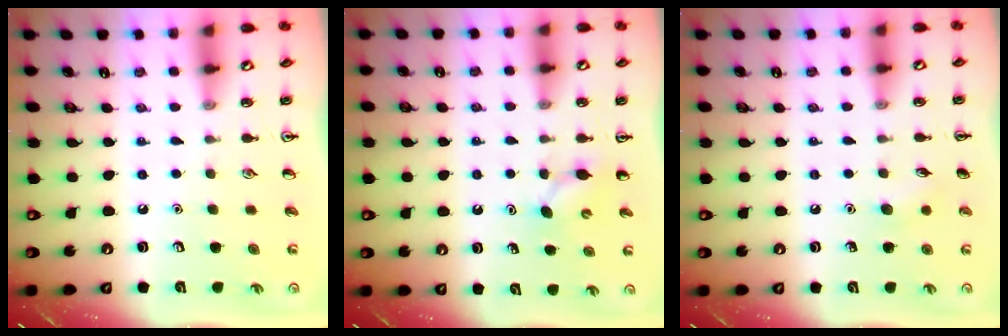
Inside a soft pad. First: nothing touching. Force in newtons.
{"total": 3.7, "press": 3.5, "slide": 1.3}
{"total": 5.7, "press": 5.4, "slide": 1.8}